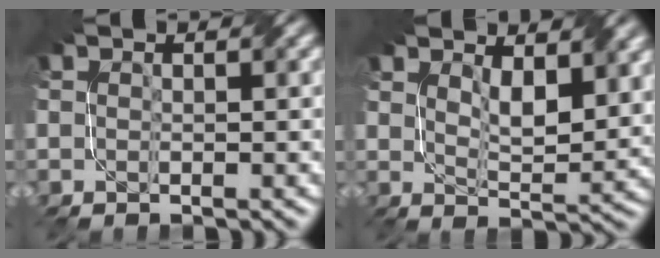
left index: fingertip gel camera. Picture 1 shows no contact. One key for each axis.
{"total": 4.8, "fx": 2.6, "fy": 2.0, "fz": 3.5, "tx": -0.070, "ty": -0.009, "tz": 0.048}